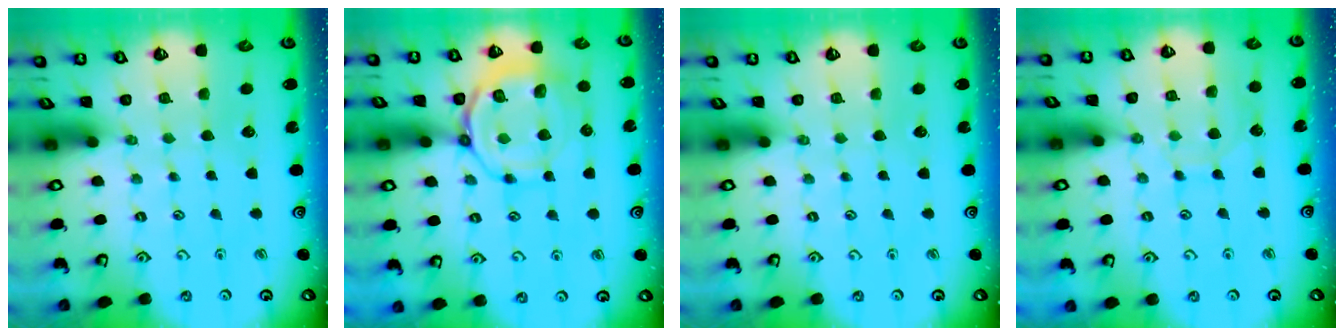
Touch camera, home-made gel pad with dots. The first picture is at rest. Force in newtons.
{"total": 11.6, "press": 11.5, "slide": 1.7}
{"total": 0.0}
{"total": 7.6, "press": 7.5, "slide": 0.7}